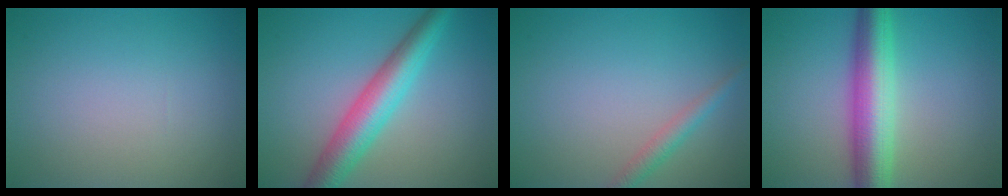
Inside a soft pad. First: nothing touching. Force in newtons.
{"total": 5.9, "press": 5.9, "slide": 0.1}
{"total": 1.8, "press": 1.8, "slide": 0.1}
{"total": 7.1, "press": 7.1, "slide": 0.0}